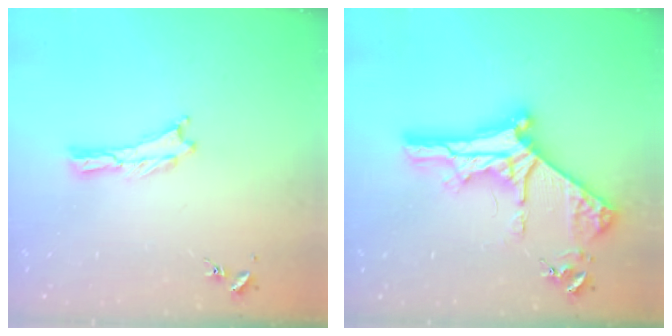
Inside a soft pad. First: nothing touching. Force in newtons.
{"total": 10.5, "press": 10.5, "slide": 1.2}